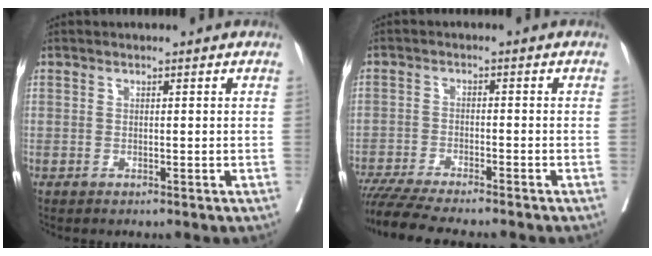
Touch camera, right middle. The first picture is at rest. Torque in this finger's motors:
{"motor_torque": [0.40, -0.43, 0.17, 0.07]}